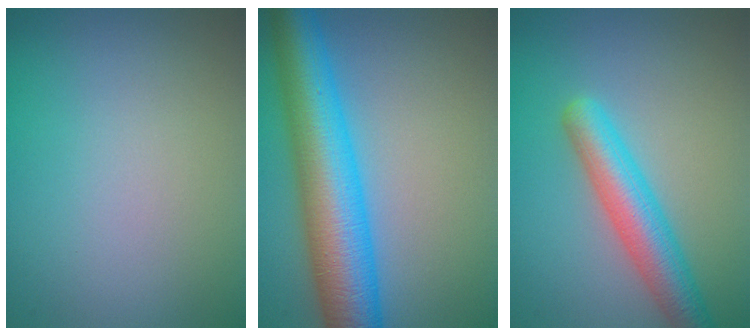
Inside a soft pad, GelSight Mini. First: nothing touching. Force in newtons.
{"total": 9.5, "press": 9.5, "slide": 0.1}
{"total": 4.9, "press": 4.9, "slide": 0.2}